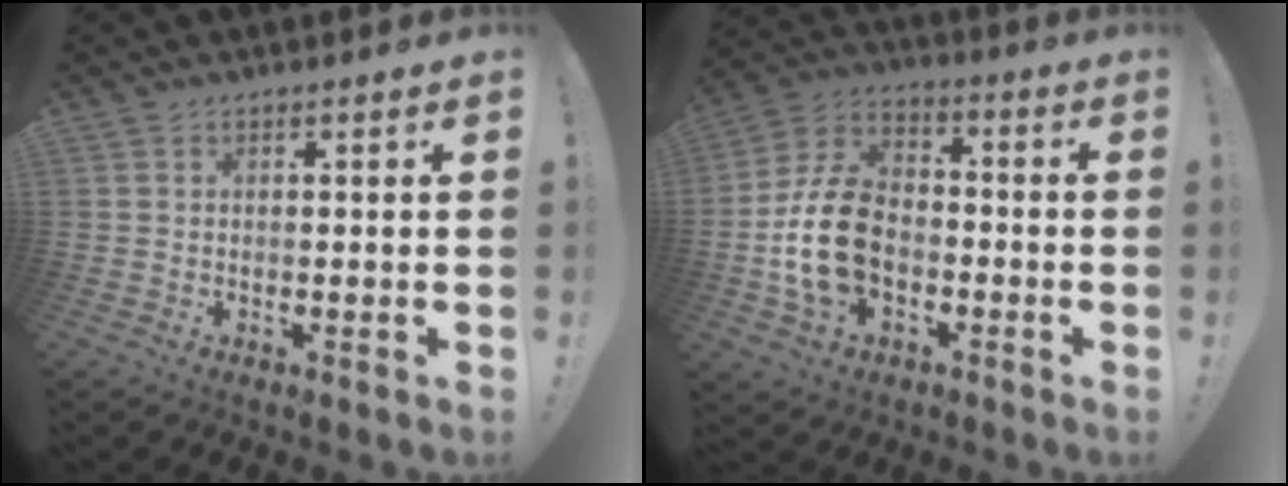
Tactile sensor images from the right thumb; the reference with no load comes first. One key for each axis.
{"total": 16.8, "fx": -3.9, "fy": 11.7, "fz": 11.5, "tx": -0.221, "ty": 0.034, "tz": -0.061}